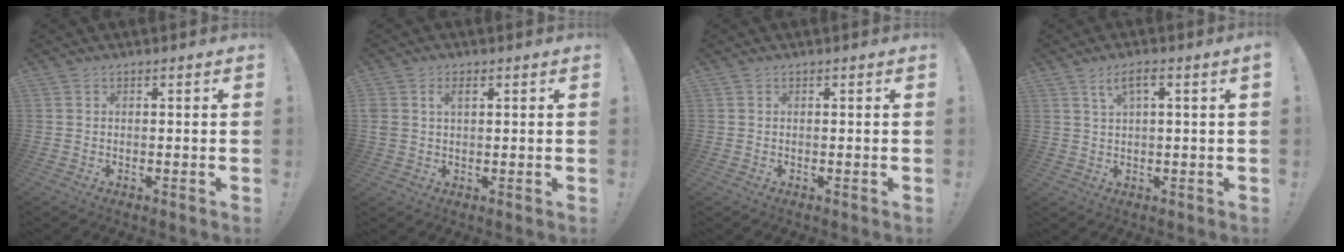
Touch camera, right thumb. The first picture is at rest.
{"total": 3.2, "force": [1.1, 1.9, 2.3], "torque": [-0.056, 0.002, 0.018]}
{"total": 0.0}
{"total": 3.9, "force": [1.3, 0.4, 3.7], "torque": [-0.071, 0.002, 0.021]}